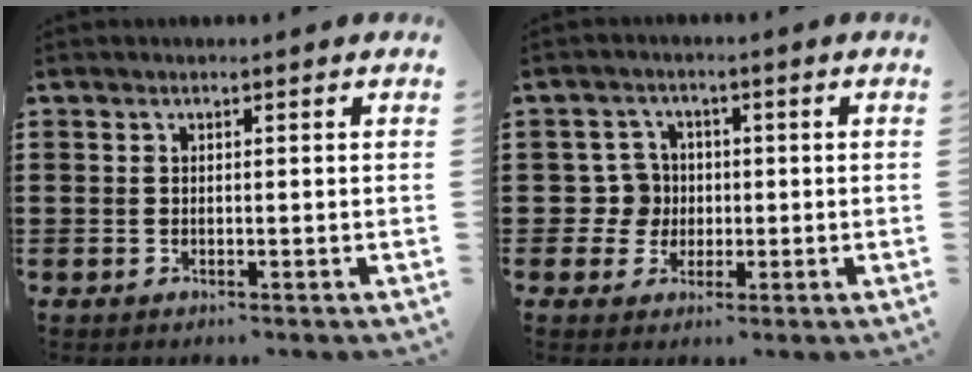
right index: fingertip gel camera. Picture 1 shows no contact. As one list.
[{"total": 4.3, "force": [-0.2, 4.2, 1.0], "torque": [-0.038, 0.013, -0.004]}]